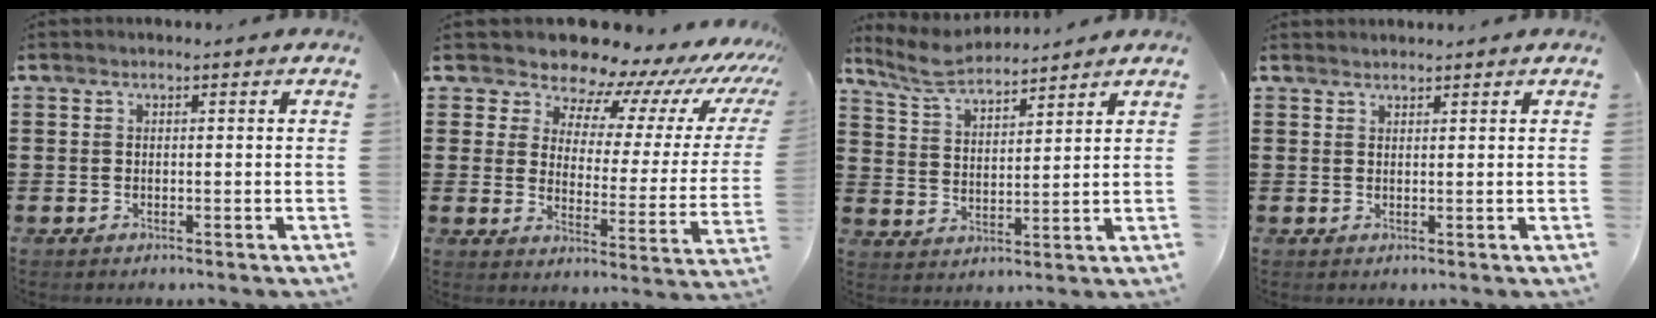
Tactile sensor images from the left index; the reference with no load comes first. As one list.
[{"total": 10.6, "force": [9.7, 3.1, 3.1], "torque": [-0.072, -0.084, 0.158]}, {"total": 5.7, "force": [5.2, 1.2, 2.0], "torque": [-0.058, -0.013, 0.095]}, {"total": 1.1, "force": [1.1, 0.1, 0.0], "torque": [-0.001, -0.001, 0.022]}]